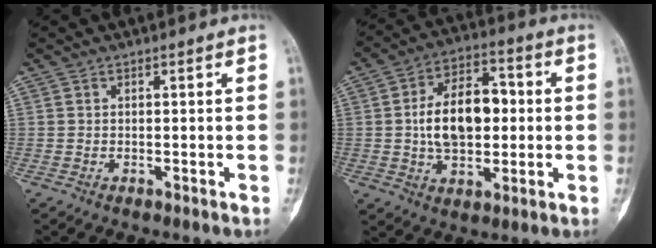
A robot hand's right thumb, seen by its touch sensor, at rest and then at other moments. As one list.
[{"total": 15.1, "force": [0.6, 9.3, 11.9], "torque": [-0.172, 0.024, 0.007]}]